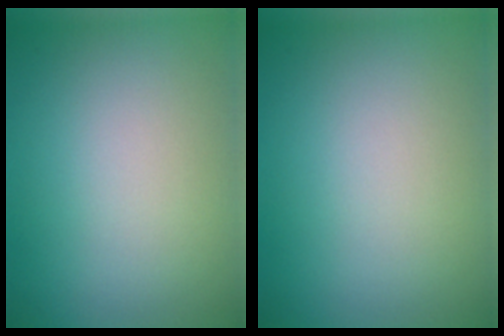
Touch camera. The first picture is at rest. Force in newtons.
{"total": 0.0}